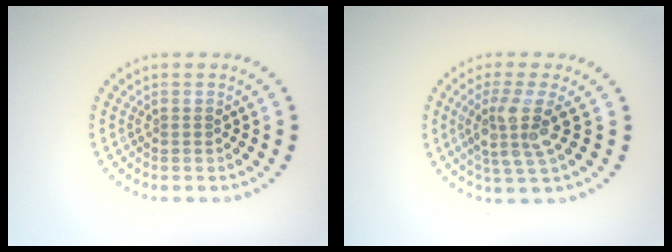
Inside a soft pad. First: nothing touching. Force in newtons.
{"total": 3.8, "press": 3.1, "slide": 2.3}